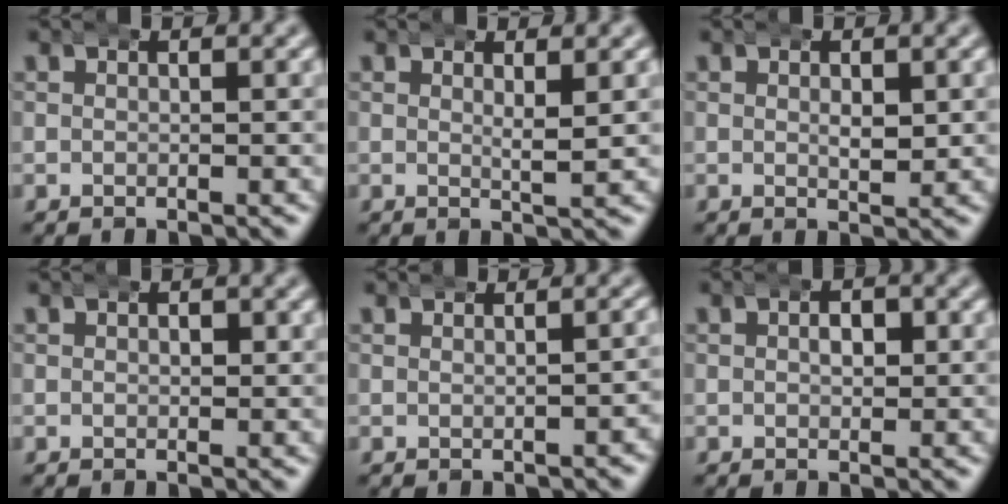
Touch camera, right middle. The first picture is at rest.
{"total": 1.6, "force": [0.8, 0.2, 1.4], "torque": [-0.025, -0.005, 0.012]}
{"total": 1.6, "force": [0.3, 0.8, 1.4], "torque": [-0.020, -0.007, 0.004]}
{"total": 0.8, "force": [0.2, 0.6, 0.5], "torque": [-0.002, -0.002, 0.003]}
{"total": 0.9, "force": [-0.5, 0.6, 0.5], "torque": [-0.001, 0.004, -0.010]}
{"total": 2.2, "force": [0.4, 1.4, 1.6], "torque": [-0.016, 0.003, 0.003]}